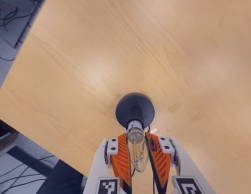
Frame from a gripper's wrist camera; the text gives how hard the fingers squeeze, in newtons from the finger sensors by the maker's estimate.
{"total": 18.6, "left": 17.7, "right": 19.4}